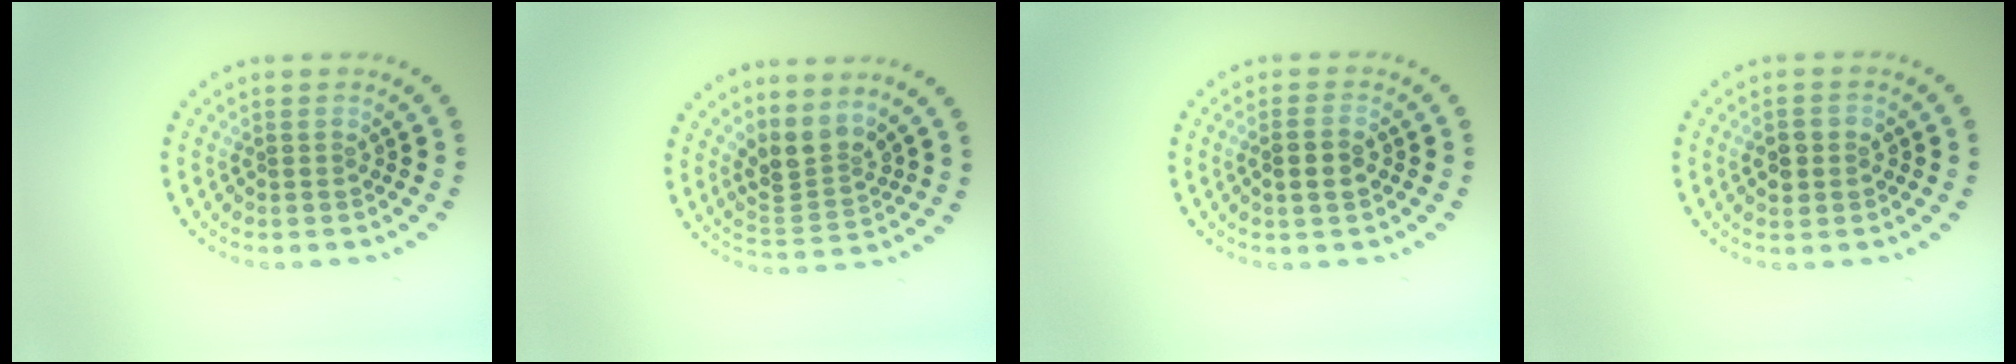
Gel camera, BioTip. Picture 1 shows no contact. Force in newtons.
{"total": 3.2, "press": 2.5, "slide": 2.1}
{"total": 2.3, "press": 2.1, "slide": 0.8}
{"total": 2.0, "press": 2.0, "slide": 0.2}